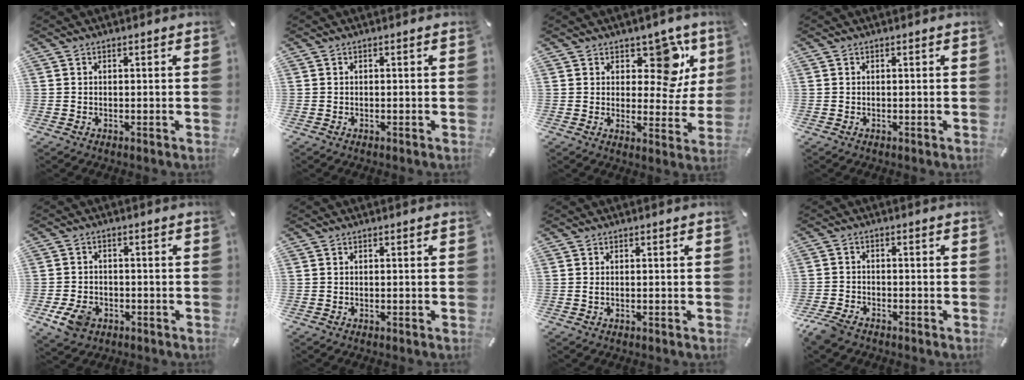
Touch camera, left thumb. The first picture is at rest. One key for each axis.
{"total": 0.0}
{"total": 13.4, "fx": 6.7, "fy": 8.0, "fz": 8.5, "tx": -0.095, "ty": -0.045, "tz": 0.115}
{"total": 0.0}
{"total": 6.7, "fx": -2.7, "fy": 5.0, "fz": 3.4, "tx": -0.076, "ty": 0.005, "tz": -0.052}
{"total": 0.0}
{"total": 0.7, "fx": 0.1, "fy": 0.3, "fz": 0.7, "tx": -0.005, "ty": -0.003, "tz": -0.001}
{"total": 3.8, "fx": -3.1, "fy": 1.7, "fz": 1.4, "tx": -0.047, "ty": 0.009, "tz": -0.066}